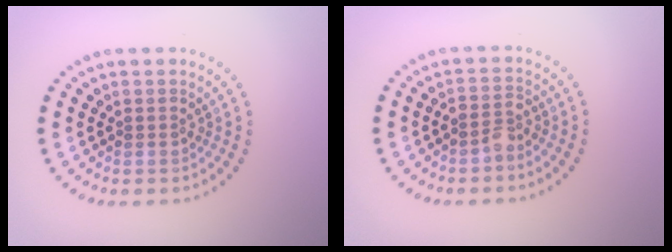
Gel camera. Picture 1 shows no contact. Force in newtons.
{"total": 1.7, "press": 1.4, "slide": 0.9}